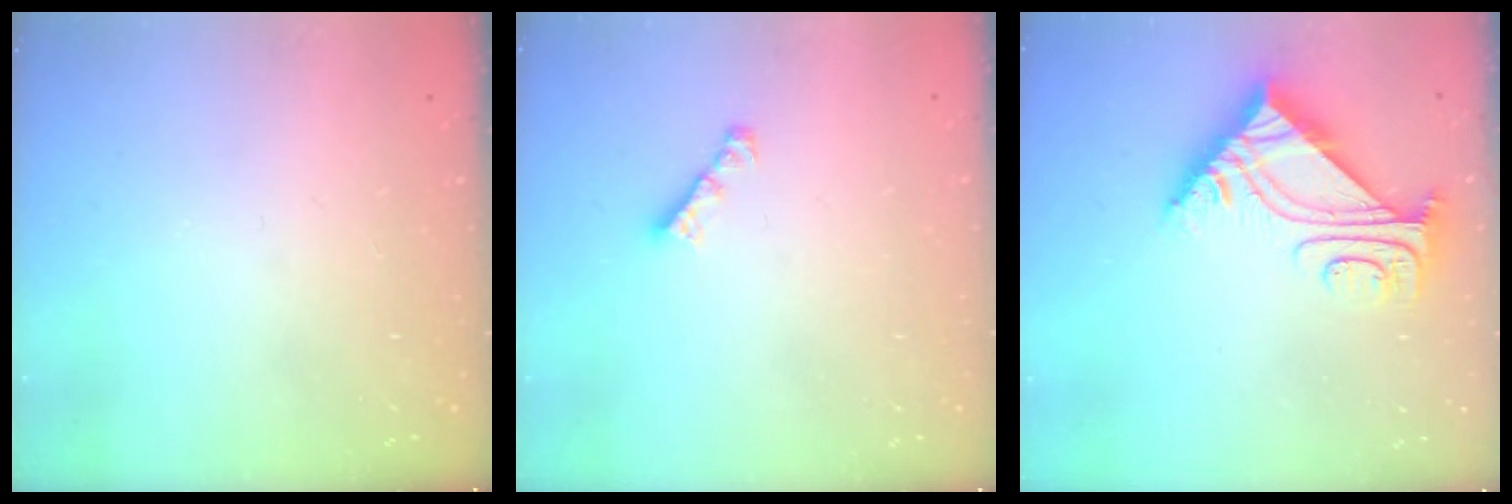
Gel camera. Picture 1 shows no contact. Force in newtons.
{"total": 2.4, "press": 2.4, "slide": 0.1}
{"total": 8.3, "press": 8.3, "slide": 0.7}